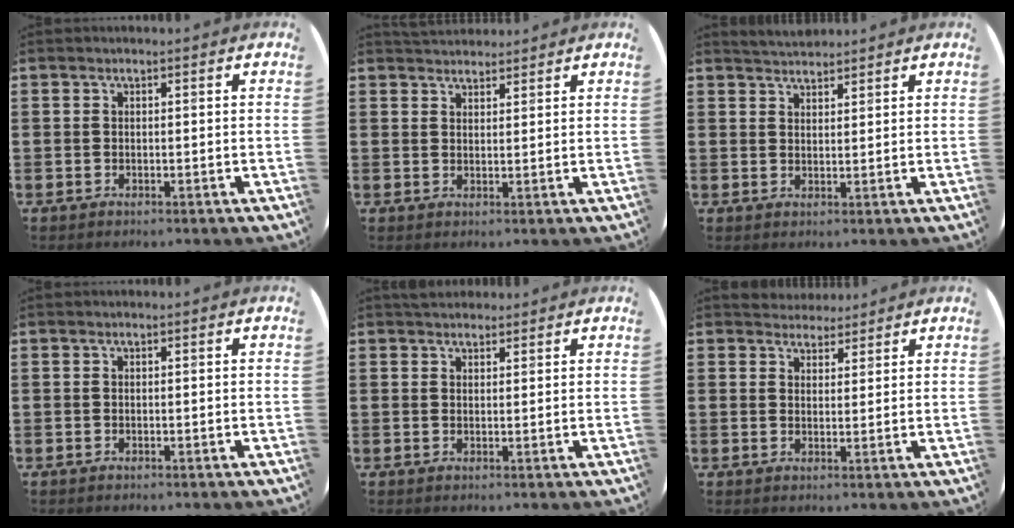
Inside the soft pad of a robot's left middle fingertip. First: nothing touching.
{"total": 2.2, "force": [2.1, 0.6, -0.1], "torque": [0.001, 0.002, 0.041]}
{"total": 2.9, "force": [2.9, 0.3, 0.0], "torque": [-0.005, -0.005, 0.054]}
{"total": 0.0}
{"total": 2.2, "force": [2.0, 0.8, -0.1], "torque": [-0.002, 0.004, 0.040]}
{"total": 3.1, "force": [3.0, 0.8, -0.2], "torque": [-0.002, -0.007, 0.056]}